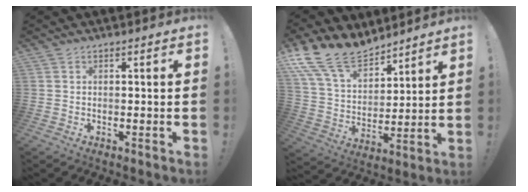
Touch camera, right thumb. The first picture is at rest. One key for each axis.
{"total": 16.8, "fx": 13.2, "fy": 8.0, "fz": 6.5, "tx": -0.139, "ty": -0.095, "tz": 0.251}